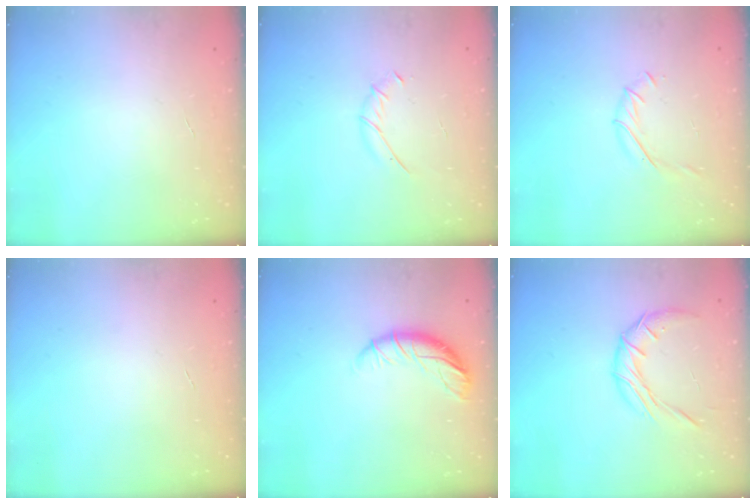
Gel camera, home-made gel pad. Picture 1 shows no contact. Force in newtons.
{"total": 4.3, "press": 4.2, "slide": 0.6}
{"total": 3.8, "press": 3.7, "slide": 1.0}
{"total": 0.0}
{"total": 9.8, "press": 9.7, "slide": 1.1}
{"total": 9.3, "press": 9.3, "slide": 0.8}